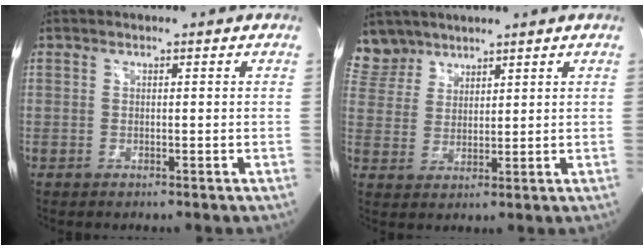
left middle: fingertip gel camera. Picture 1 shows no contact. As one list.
[{"total": 5.9, "force": [5.1, 2.9, -0.3], "torque": [0.007, 0.006, 0.110]}]